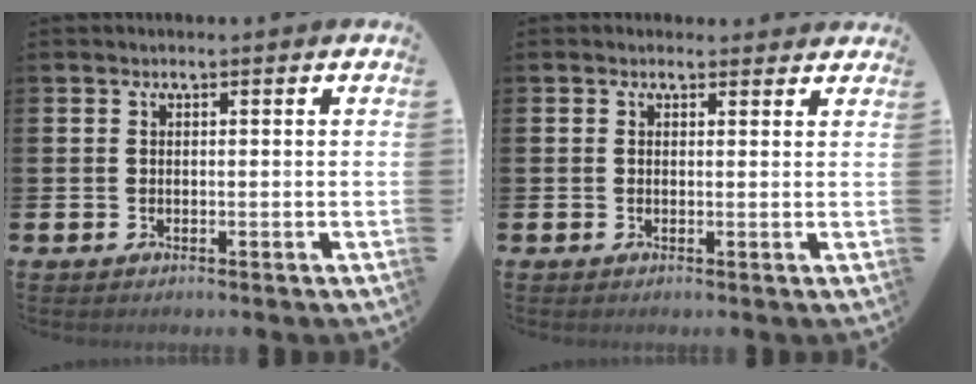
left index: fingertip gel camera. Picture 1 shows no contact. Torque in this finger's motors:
{"motor_torque": [0.92, -1.22, 0.04, 0.01]}